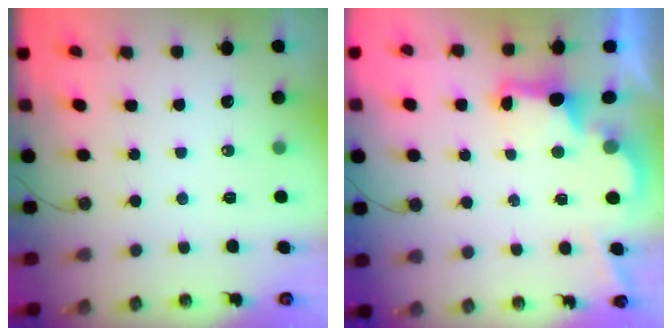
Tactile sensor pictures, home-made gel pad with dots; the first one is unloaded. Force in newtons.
{"total": 2.9, "press": 2.8, "slide": 0.9}